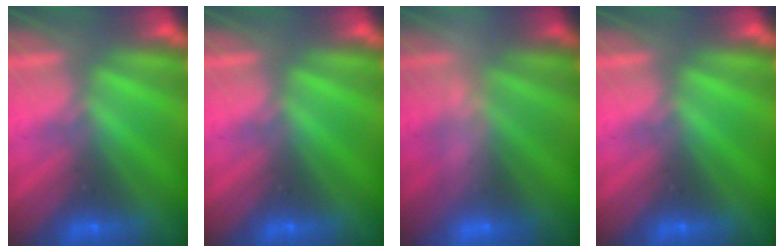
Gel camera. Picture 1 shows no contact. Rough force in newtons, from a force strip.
{"total": 0.0}
{"total": 2.4}
{"total": 0.0}